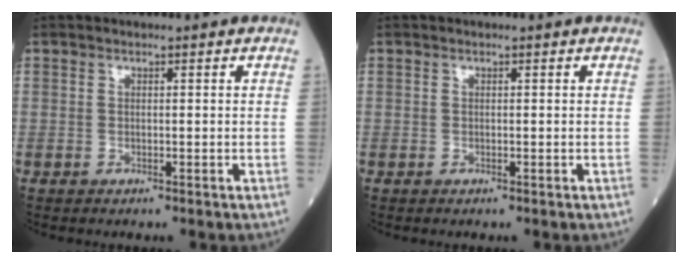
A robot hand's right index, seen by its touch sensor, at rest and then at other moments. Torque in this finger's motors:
{"motor_torque": [0.00, 0.00, -0.01, 0.00]}